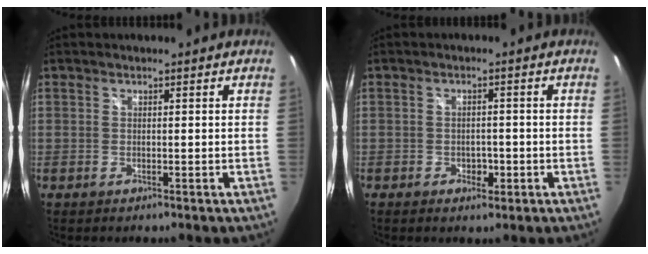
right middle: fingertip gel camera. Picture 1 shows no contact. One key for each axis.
{"total": 2.9, "fx": -1.3, "fy": 2.1, "fz": 1.4, "tx": -0.027, "ty": -0.001, "tz": -0.014}